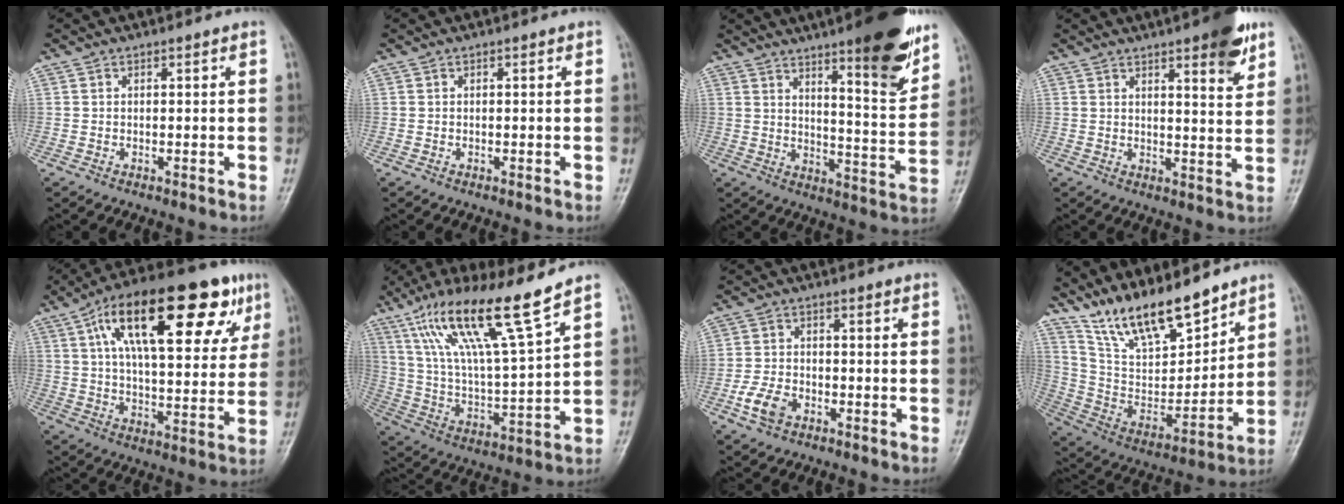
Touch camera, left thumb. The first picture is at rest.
{"total": 0.0}
{"total": 16.4, "force": [10.5, 3.0, 12.2], "torque": [-0.144, -0.065, 0.157]}
{"total": 9.0, "force": [5.4, 2.0, 6.9], "torque": [-0.079, -0.027, 0.068]}
{"total": 27.4, "force": [12.0, 10.7, 22.1], "torque": [-0.317, 0.010, 0.186]}
{"total": 17.8, "force": [11.9, 1.4, 13.1], "torque": [-0.230, -0.052, 0.222]}
{"total": 5.5, "force": [-2.7, 3.6, 3.1], "torque": [-0.059, 0.012, -0.052]}
{"total": 16.7, "force": [13.4, 5.2, 8.6], "torque": [-0.116, -0.074, 0.255]}